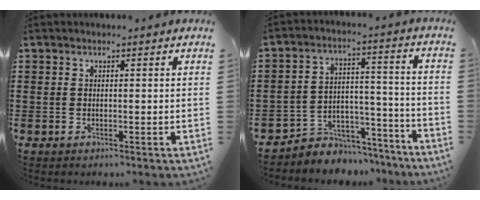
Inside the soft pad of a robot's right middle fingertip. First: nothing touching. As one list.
[{"total": 5.2, "force": [-4.7, 2.3, 0.3], "torque": [-0.007, 0.017, -0.096]}]